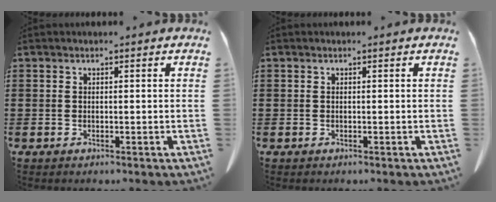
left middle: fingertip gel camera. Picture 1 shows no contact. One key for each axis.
{"total": 0.0}